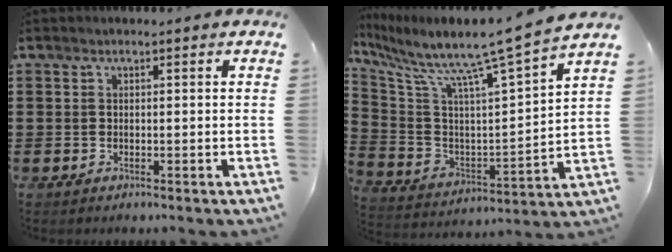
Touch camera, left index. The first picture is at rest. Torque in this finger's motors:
{"motor_torque": [2.14, 0.00, 0.16, 0.01]}